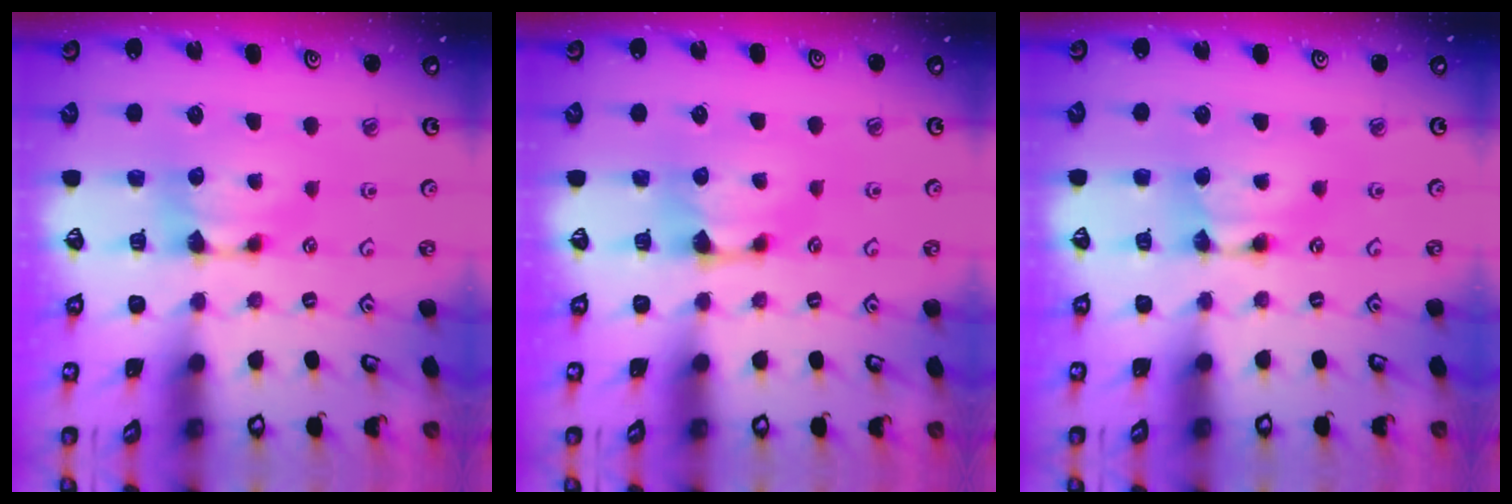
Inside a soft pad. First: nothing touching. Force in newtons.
{"total": 0.9, "press": 0.6, "slide": 0.7}
{"total": 1.7, "press": 1.7, "slide": 0.1}